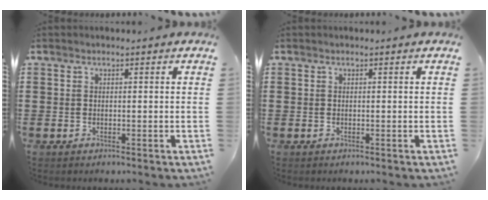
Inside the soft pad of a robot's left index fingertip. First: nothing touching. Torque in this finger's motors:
{"motor_torque": [0.00, 0.00, 0.00, -0.01]}